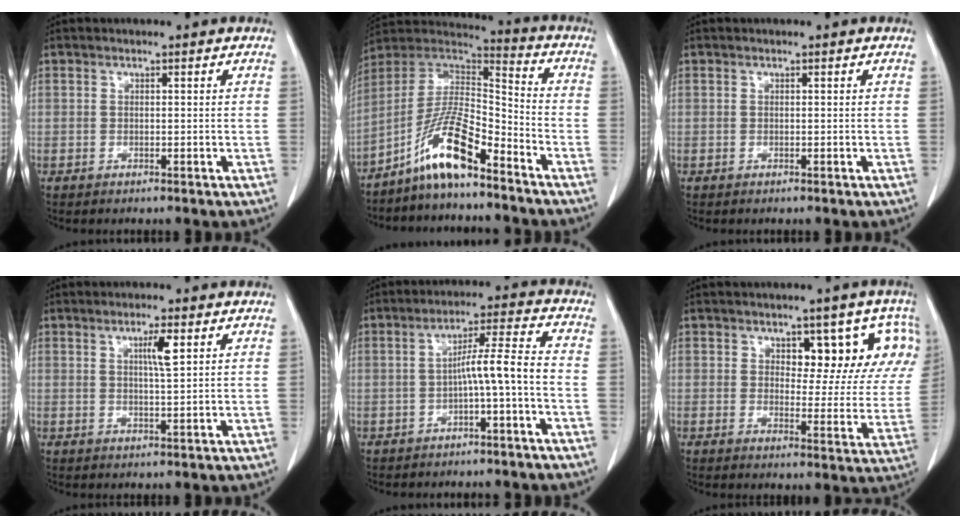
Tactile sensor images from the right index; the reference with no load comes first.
{"total": 12.1, "force": [-8.1, 2.0, 8.8], "torque": [-0.174, 0.016, -0.149]}
{"total": 0.0}
{"total": 3.4, "force": [1.3, 0.1, 3.1], "torque": [-0.054, -0.002, 0.022]}
{"total": 6.3, "force": [-1.9, -0.5, 5.9], "torque": [-0.095, 0.023, -0.028]}
{"total": 9.3, "force": [4.4, 4.8, 6.7], "torque": [-0.055, 0.010, 0.052]}